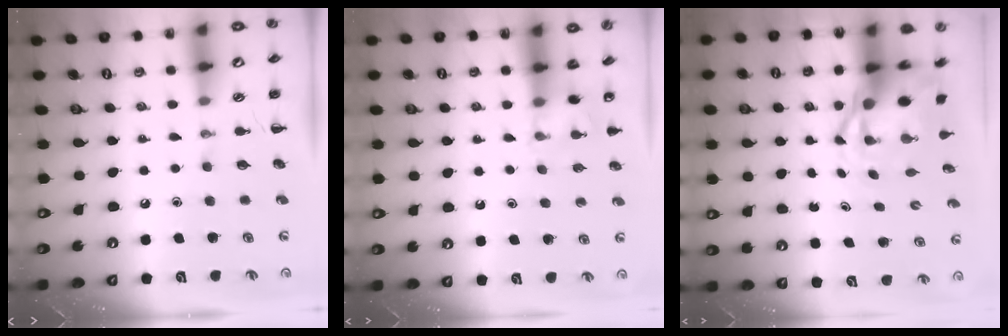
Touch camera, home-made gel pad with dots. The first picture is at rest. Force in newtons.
{"total": 3.9, "press": 3.7, "slide": 1.2}
{"total": 5.4, "press": 5.2, "slide": 1.2}